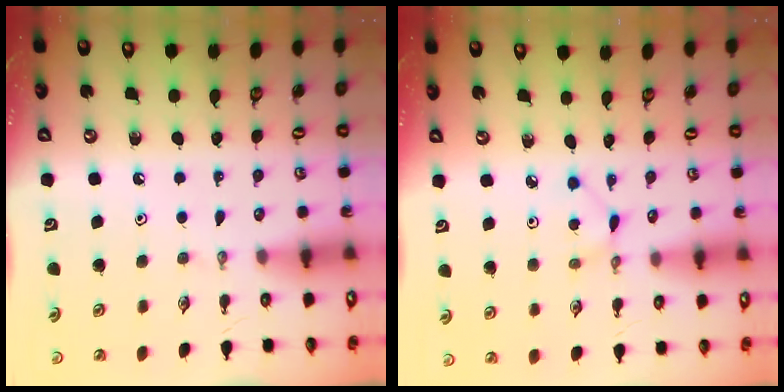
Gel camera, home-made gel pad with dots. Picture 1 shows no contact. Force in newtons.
{"total": 2.4, "press": 2.4, "slide": 0.3}